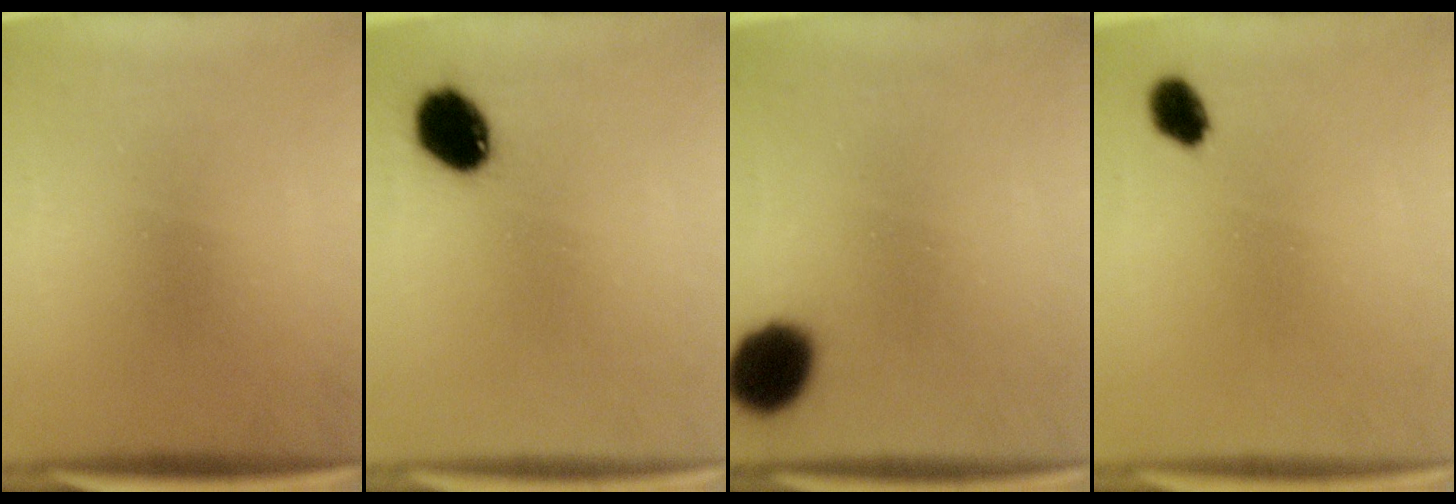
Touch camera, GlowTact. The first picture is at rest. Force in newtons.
{"total": 9.0}
{"total": 11.0}
{"total": 3.8}